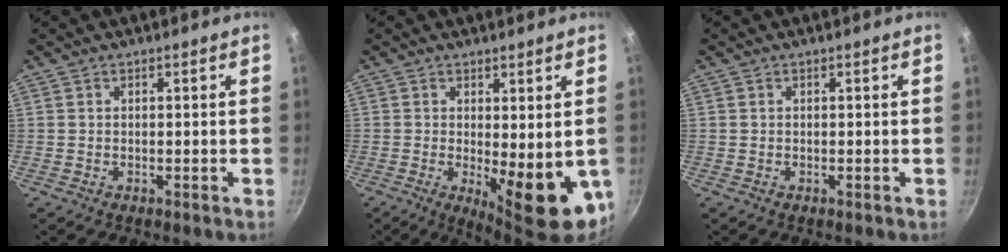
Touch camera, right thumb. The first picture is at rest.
{"total": 11.7, "force": [-1.6, 4.1, 10.8], "torque": [-0.125, -0.012, -0.007]}
{"total": 0.0}